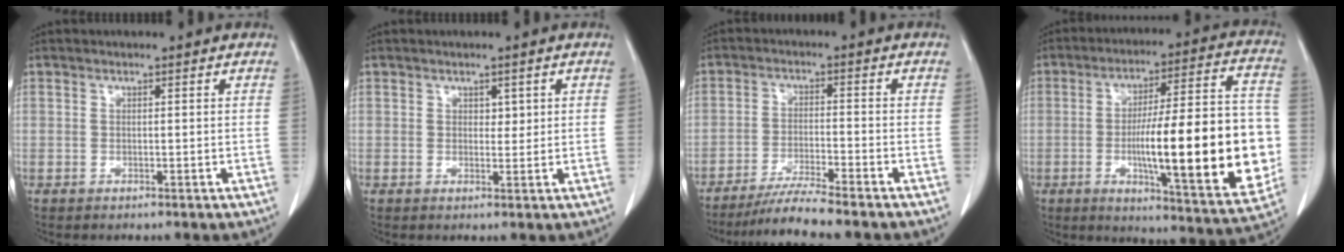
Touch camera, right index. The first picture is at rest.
{"total": 1.5, "force": [0.6, 0.9, 1.0], "torque": [-0.008, -0.003, 0.009]}
{"total": 6.7, "force": [-5.9, -1.0, 3.2], "torque": [-0.054, -0.024, -0.103]}
{"total": 24.0, "force": [-3.3, 3.8, 23.5], "torque": [-0.301, 0.016, -0.038]}